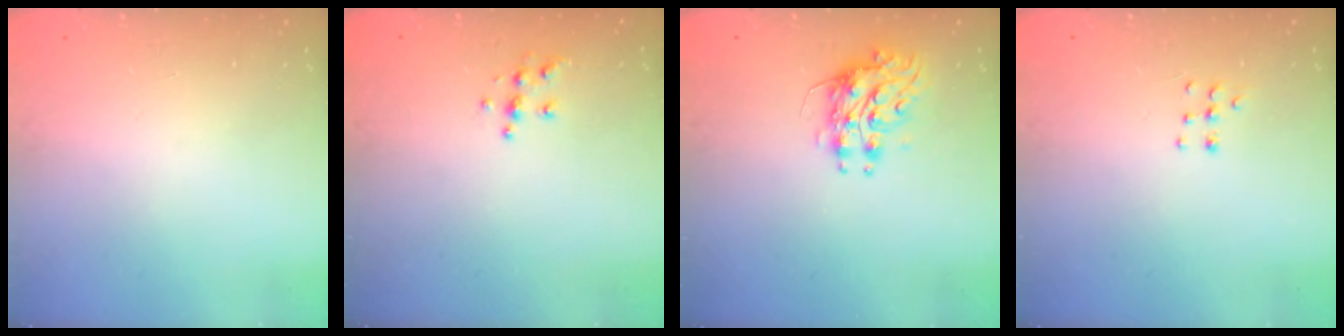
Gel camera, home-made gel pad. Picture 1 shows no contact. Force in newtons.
{"total": 5.4, "press": 5.4, "slide": 0.3}
{"total": 8.1, "press": 8.1, "slide": 0.2}
{"total": 4.4, "press": 4.3, "slide": 0.9}